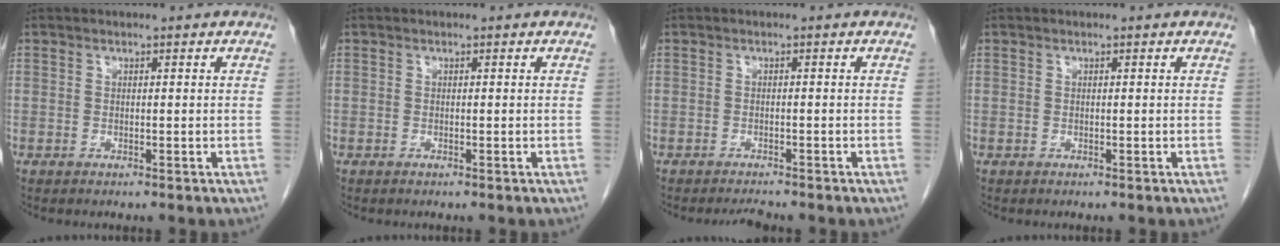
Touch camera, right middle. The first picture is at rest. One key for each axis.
{"total": 0.0}
{"total": 1.7, "fx": -1.6, "fy": 0.0, "fz": 0.3, "tx": -0.012, "ty": -0.009, "tz": -0.023}
{"total": 0.0}